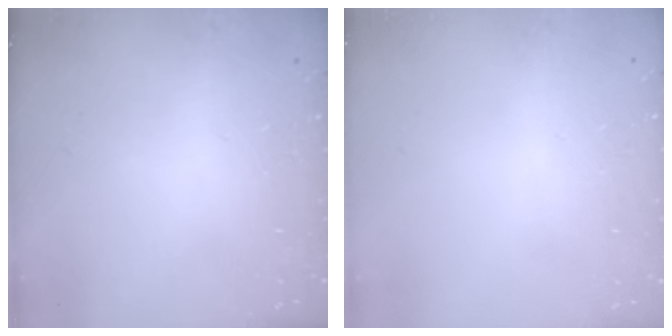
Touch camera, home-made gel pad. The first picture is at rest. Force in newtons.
{"total": 0.0}